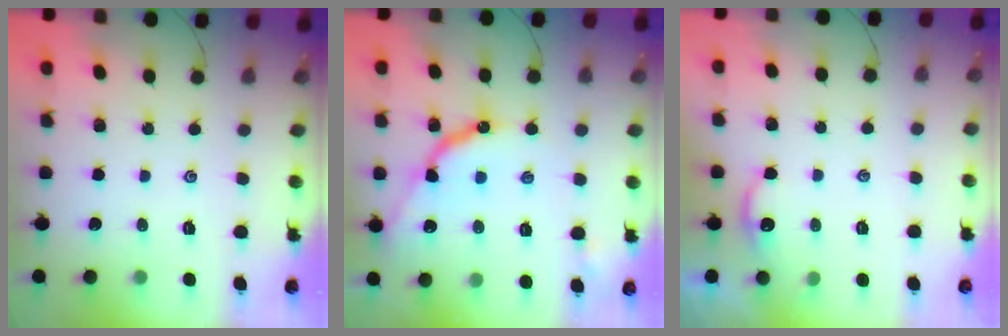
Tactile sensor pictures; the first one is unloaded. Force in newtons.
{"total": 11.2, "press": 11.2, "slide": 1.0}
{"total": 2.6, "press": 2.6, "slide": 0.3}